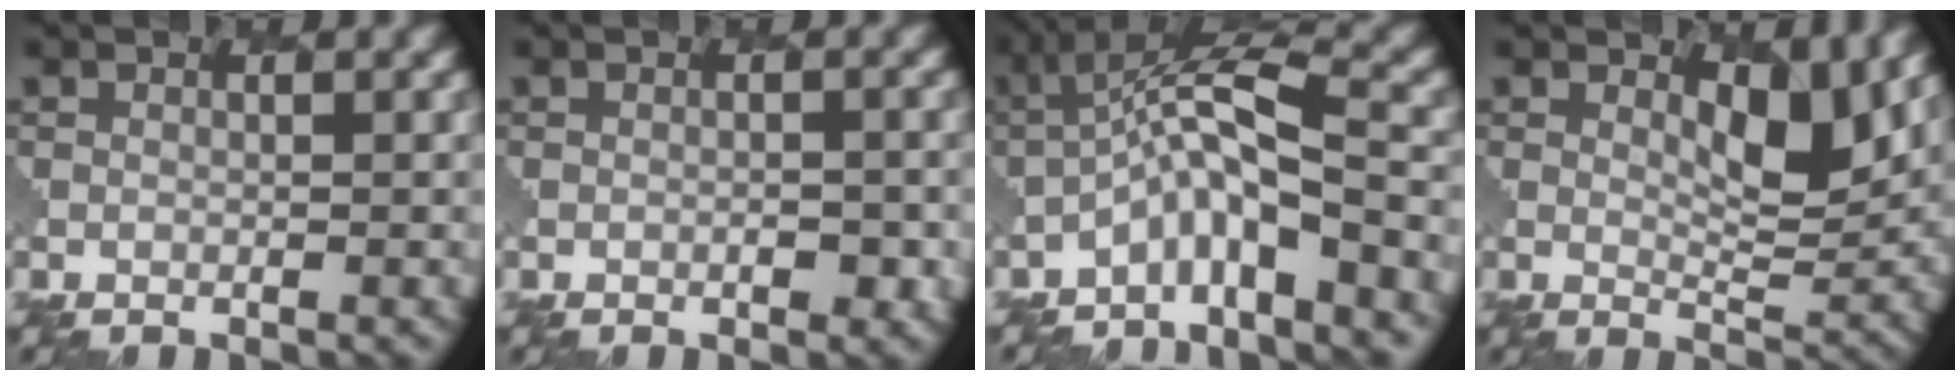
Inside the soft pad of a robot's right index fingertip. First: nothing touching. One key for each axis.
{"total": 1.2, "fx": -0.6, "fy": 0.5, "fz": 0.9, "tx": -0.014, "ty": 0.003, "tz": -0.004}
{"total": 6.0, "fx": -2.9, "fy": 1.1, "fz": 5.1, "tx": -0.094, "ty": 0.018, "tz": -0.058}
{"total": 4.6, "fx": 2.1, "fy": 1.8, "fz": 3.7, "tx": -0.058, "ty": -0.013, "tz": 0.040}